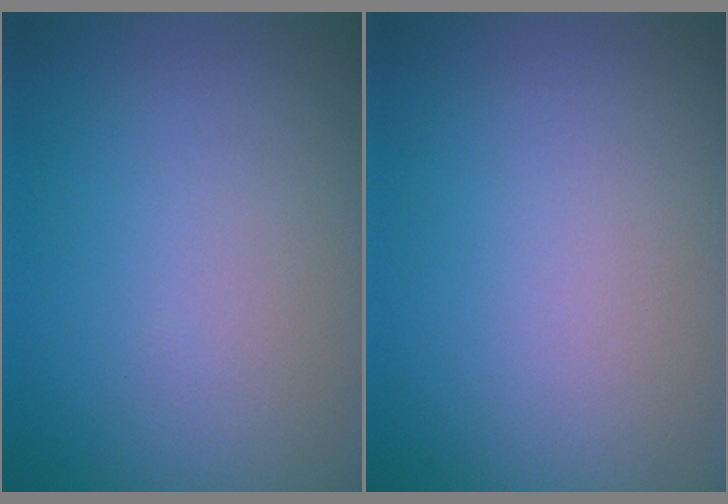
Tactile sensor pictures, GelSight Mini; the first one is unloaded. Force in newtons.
{"total": 0.0}